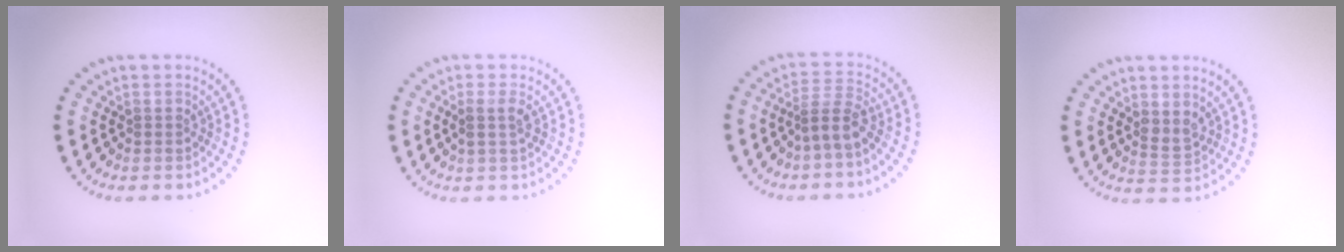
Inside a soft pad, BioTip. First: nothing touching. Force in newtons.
{"total": 1.5, "press": 1.3, "slide": 0.7}
{"total": 2.4, "press": 1.8, "slide": 1.6}
{"total": 1.5, "press": 1.3, "slide": 0.7}